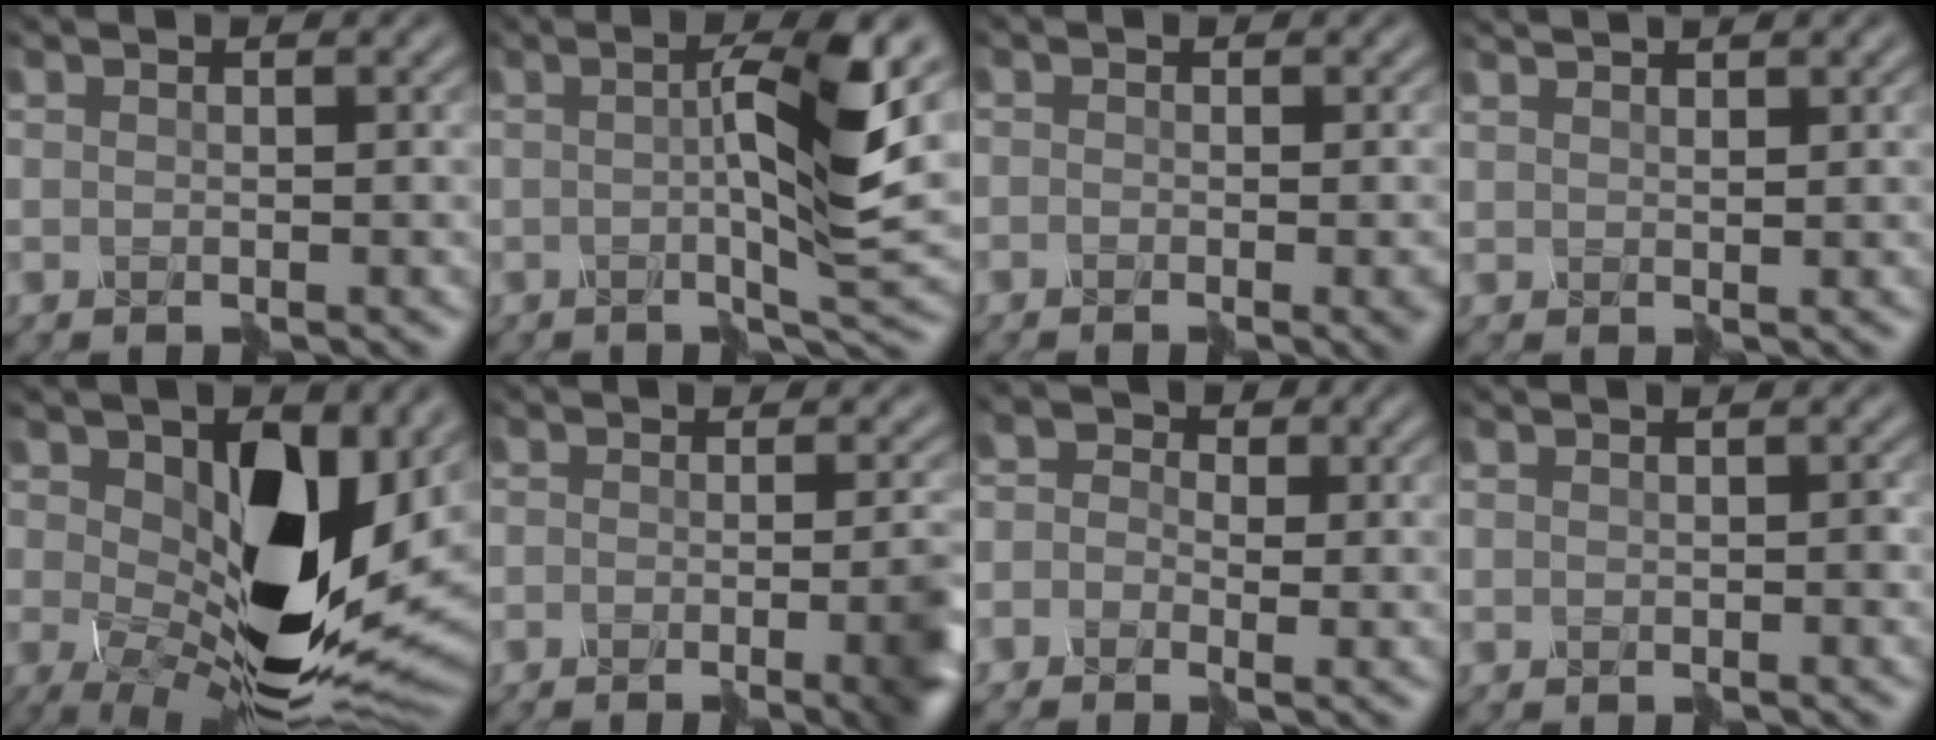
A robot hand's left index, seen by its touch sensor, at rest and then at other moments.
{"total": 8.0, "force": [0.6, 1.0, 7.9], "torque": [-0.127, 0.012, 0.009]}
{"total": 3.4, "force": [-1.9, 1.5, 2.4], "torque": [-0.018, 0.001, -0.024]}
{"total": 1.4, "force": [1.3, -0.3, -0.3], "torque": [0.001, 0.005, 0.024]}
{"total": 14.4, "force": [0.7, 8.3, 11.8], "torque": [-0.204, -0.032, 0.014]}
{"total": 6.7, "force": [-3.2, 2.3, 5.4], "torque": [-0.052, -0.004, -0.040]}
{"total": 3.2, "force": [-1.2, 2.9, 0.6], "torque": [-0.018, 0.015, -0.032]}
{"total": 0.7, "force": [-0.4, 0.3, 0.4], "torque": [-0.007, 0.003, -0.007]}